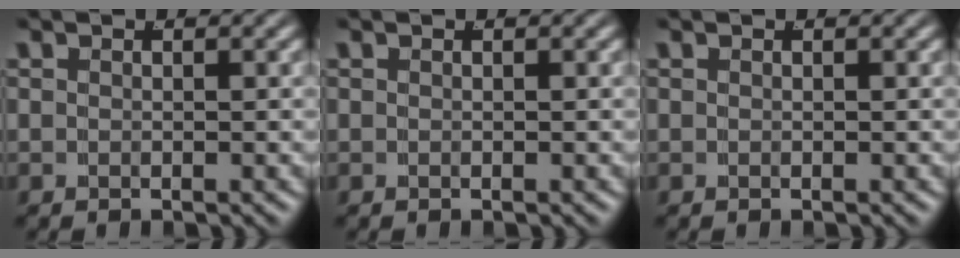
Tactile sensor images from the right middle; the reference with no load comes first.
{"total": 0.0}
{"total": 0.0}